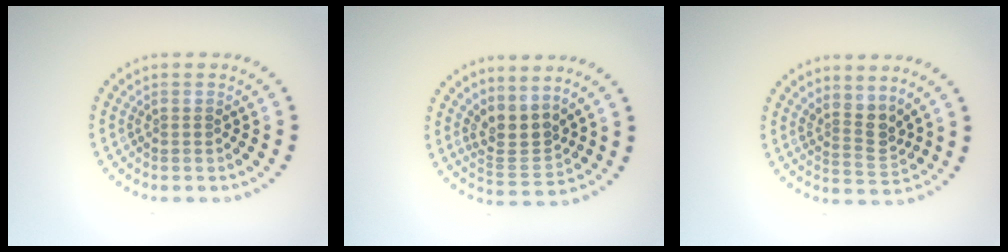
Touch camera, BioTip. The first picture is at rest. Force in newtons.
{"total": 3.1, "press": 2.4, "slide": 2.0}
{"total": 2.7, "press": 2.0, "slide": 1.8}